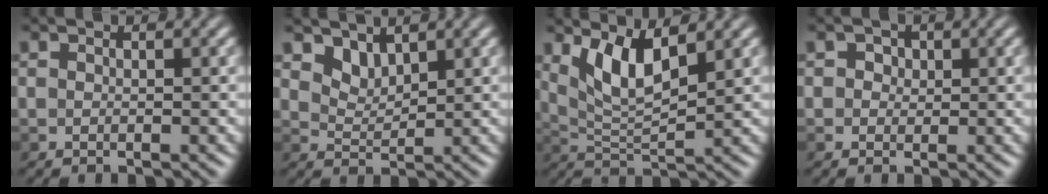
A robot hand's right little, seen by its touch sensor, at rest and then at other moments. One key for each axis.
{"total": 1.9, "fx": 1.6, "fy": 0.9, "fz": 0.7, "tx": -0.015, "ty": -0.007, "tz": 0.032}
{"total": 4.2, "fx": 2.1, "fy": 1.1, "fz": 3.4, "tx": -0.074, "ty": -0.009, "tz": 0.045}
{"total": 1.4, "fx": 0.5, "fy": 1.2, "fz": 0.6, "tx": -0.003, "ty": 0.002, "tz": 0.002}